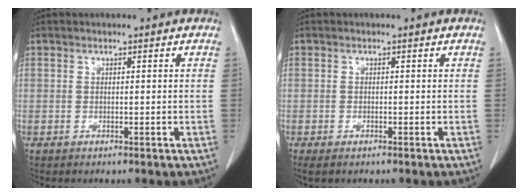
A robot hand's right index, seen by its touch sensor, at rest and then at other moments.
{"total": 1.4, "force": [-1.0, 0.5, 0.9], "torque": [-0.015, -0.003, -0.010]}